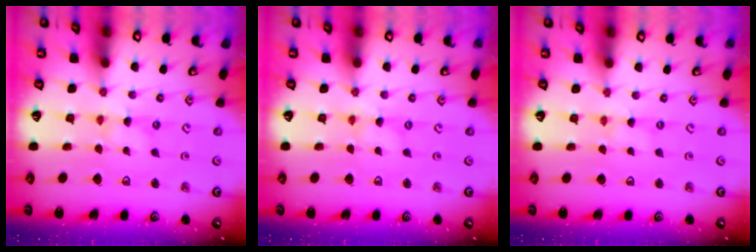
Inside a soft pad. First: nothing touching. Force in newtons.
{"total": 0.7, "press": 0.7, "slide": 0.2}
{"total": 0.9, "press": 0.9, "slide": 0.1}